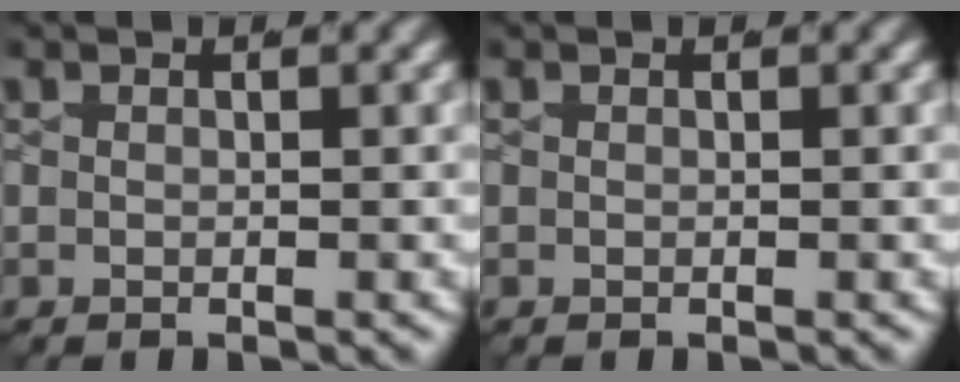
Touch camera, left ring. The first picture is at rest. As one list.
[{"total": 0.0}]